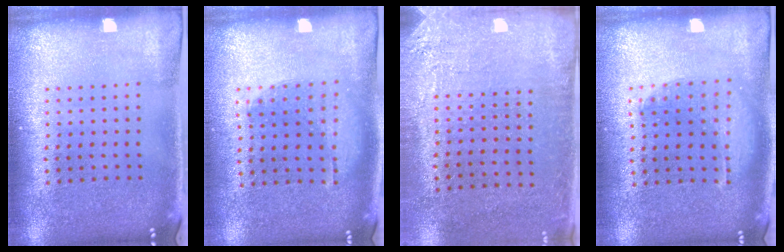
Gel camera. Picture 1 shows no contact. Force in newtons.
{"total": 1.1, "press": 0.8, "slide": 0.7}
{"total": 2.7, "press": 2.3, "slide": 1.4}
{"total": 1.4, "press": 1.4, "slide": 0.4}